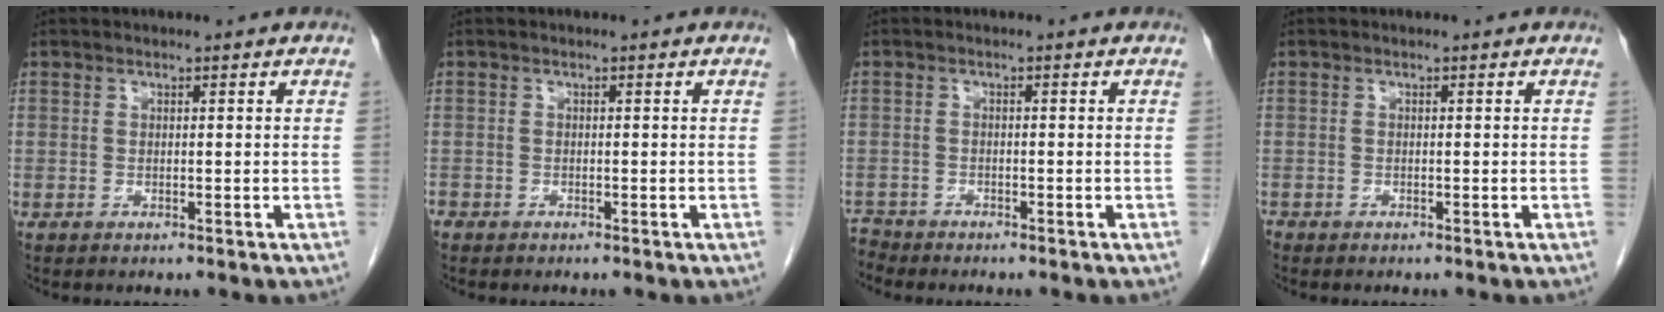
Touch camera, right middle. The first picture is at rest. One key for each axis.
{"total": 1.2, "fx": -0.9, "fy": 0.8, "fz": 0.2, "tx": -0.011, "ty": 0.000, "tz": -0.016}
{"total": 2.1, "fx": -2.0, "fy": 0.1, "fz": -0.6, "tx": 0.013, "ty": -0.009, "tz": -0.038}
{"total": 0.5, "fx": -0.5, "fy": 0.2, "fz": 0.1, "tx": -0.004, "ty": 0.001, "tz": -0.011}